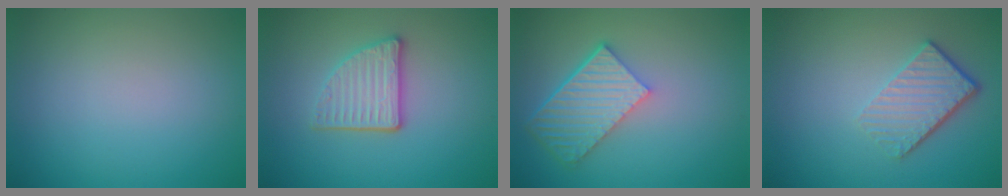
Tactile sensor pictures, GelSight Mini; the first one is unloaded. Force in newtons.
{"total": 3.4, "press": 2.9, "slide": 1.7}
{"total": 5.8, "press": 4.2, "slide": 4.0}
{"total": 4.3, "press": 3.0, "slide": 3.0}